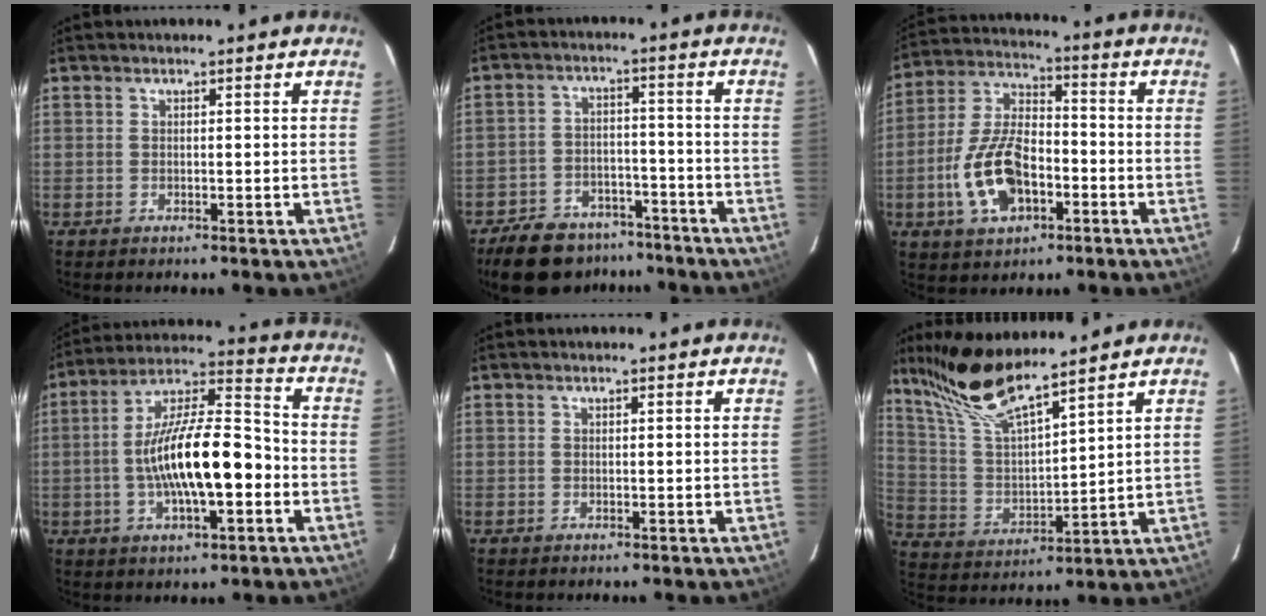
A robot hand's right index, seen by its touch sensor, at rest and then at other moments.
{"total": 14.9, "force": [-11.6, 7.6, 5.4], "torque": [-0.139, 0.015, -0.163]}
{"total": 14.0, "force": [-4.9, 7.7, 10.6], "torque": [-0.220, 0.014, -0.081]}
{"total": 16.8, "force": [-3.6, 5.2, 15.5], "torque": [-0.275, 0.014, -0.062]}
{"total": 0.0}
{"total": 14.4, "force": [11.9, 1.7, 8.0], "torque": [-0.153, 0.006, 0.238]}